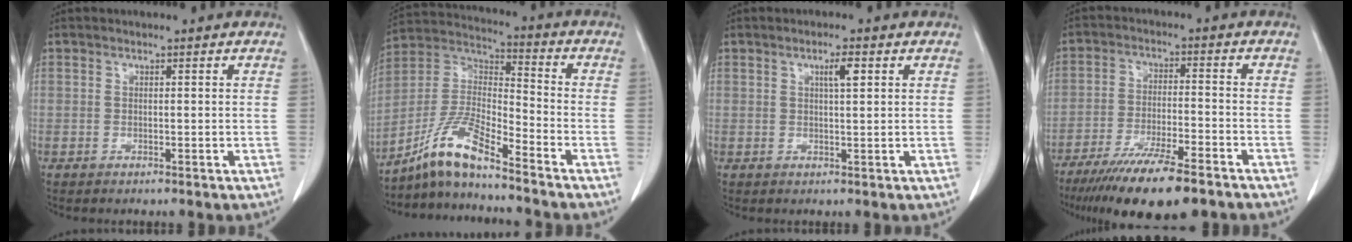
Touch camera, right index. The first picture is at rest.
{"total": 9.9, "force": [-8.1, 0.6, 5.7], "torque": [-0.128, 0.009, -0.158]}
{"total": 2.5, "force": [0.9, 0.2, 2.3], "torque": [-0.041, 0.001, 0.015]}
{"total": 14.7, "force": [-11.1, 2.2, 9.5], "torque": [-0.159, -0.035, -0.181]}